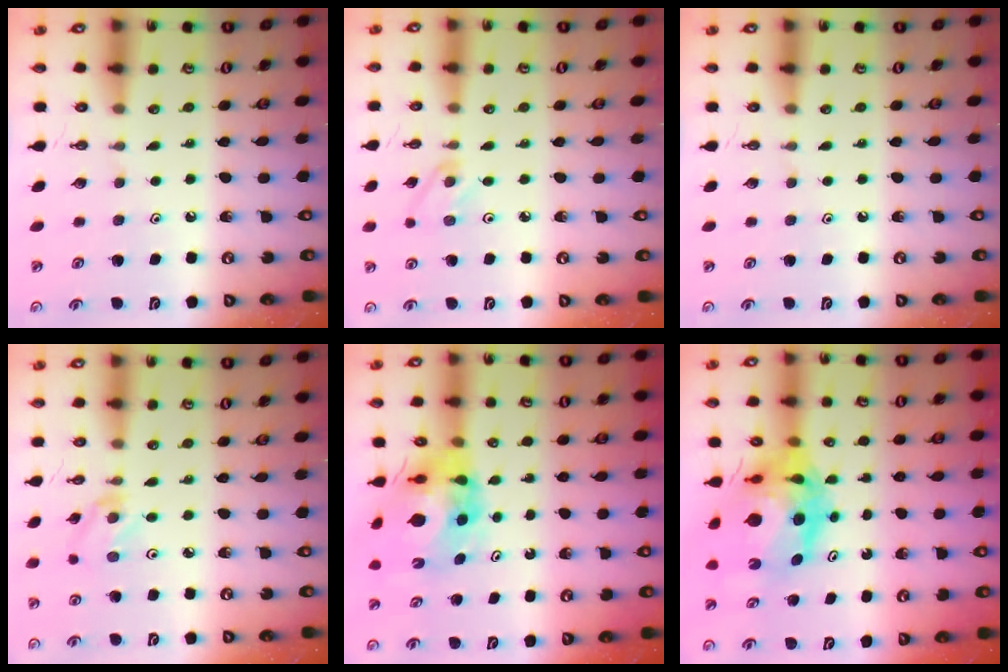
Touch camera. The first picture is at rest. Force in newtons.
{"total": 2.8, "press": 2.7, "slide": 0.4}
{"total": 0.0}
{"total": 2.0, "press": 1.9, "slide": 0.3}
{"total": 12.1, "press": 12.0, "slide": 1.5}
{"total": 15.0, "press": 14.9, "slide": 2.0}